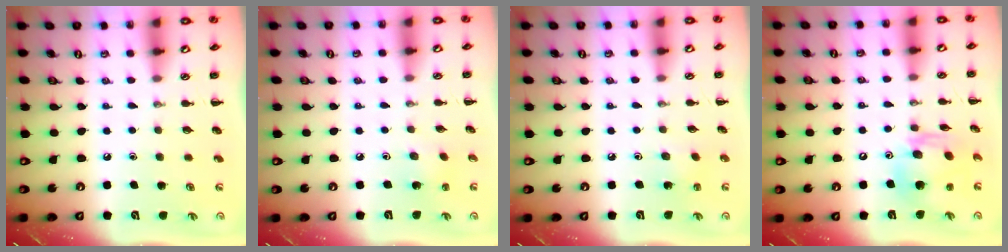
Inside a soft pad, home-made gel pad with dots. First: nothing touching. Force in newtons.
{"total": 1.5, "press": 1.4, "slide": 0.6}
{"total": 2.5, "press": 2.4, "slide": 0.8}
{"total": 13.9, "press": 13.2, "slide": 4.2}